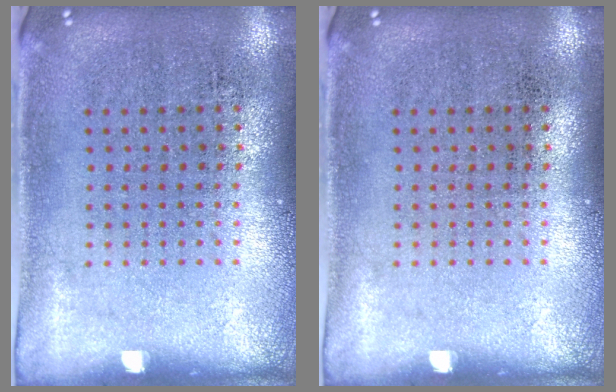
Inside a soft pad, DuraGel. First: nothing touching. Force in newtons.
{"total": 0.0}